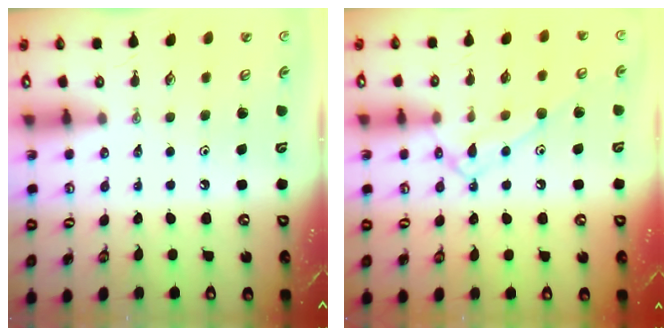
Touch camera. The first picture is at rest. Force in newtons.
{"total": 12.2, "press": 12.2, "slide": 0.7}